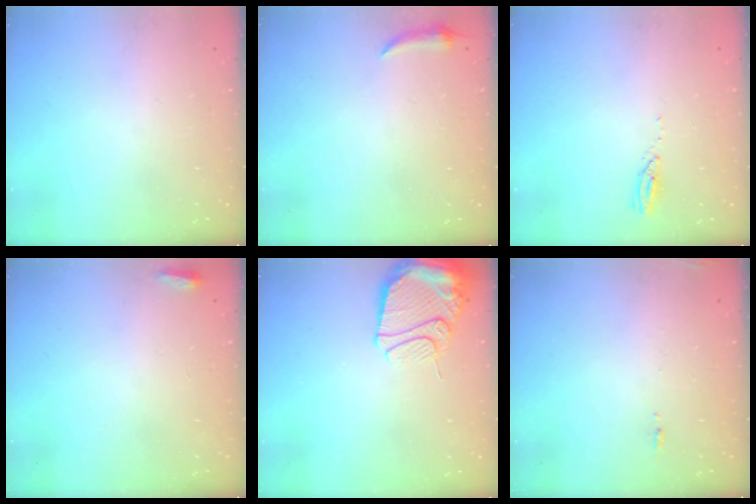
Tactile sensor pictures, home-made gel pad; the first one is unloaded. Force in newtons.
{"total": 4.0, "press": 3.9, "slide": 0.8}
{"total": 2.9, "press": 2.9, "slide": 0.2}
{"total": 2.5, "press": 2.3, "slide": 1.0}
{"total": 13.4, "press": 13.3, "slide": 1.6}
{"total": 6.6, "press": 6.3, "slide": 1.9}